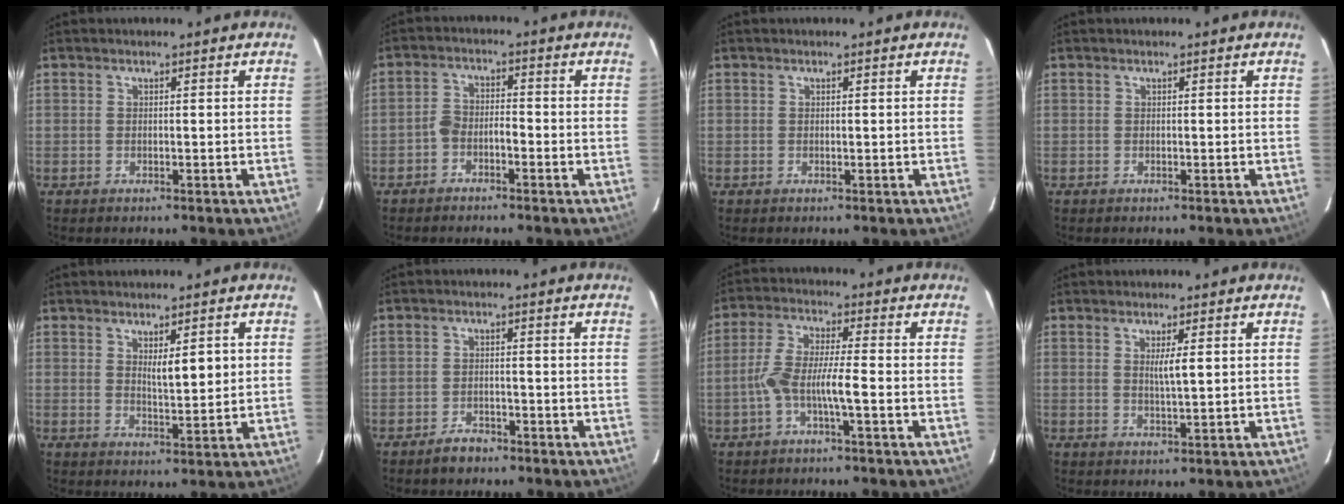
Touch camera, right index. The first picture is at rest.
{"total": 3.2, "force": [-1.8, 1.5, 2.2], "torque": [-0.040, 0.017, -0.035]}
{"total": 0.0}
{"total": 0.0}
{"total": 4.4, "force": [1.3, 1.0, 4.1], "torque": [-0.064, -0.009, 0.023]}
{"total": 2.9, "force": [-2.4, 1.5, 0.9], "torque": [-0.019, 0.003, -0.036]}
{"total": 6.7, "force": [-2.3, 0.5, 6.3], "torque": [-0.129, 0.017, -0.045]}
{"total": 2.6, "force": [0.7, 0.0, 2.5], "torque": [-0.048, -0.004, 0.012]}